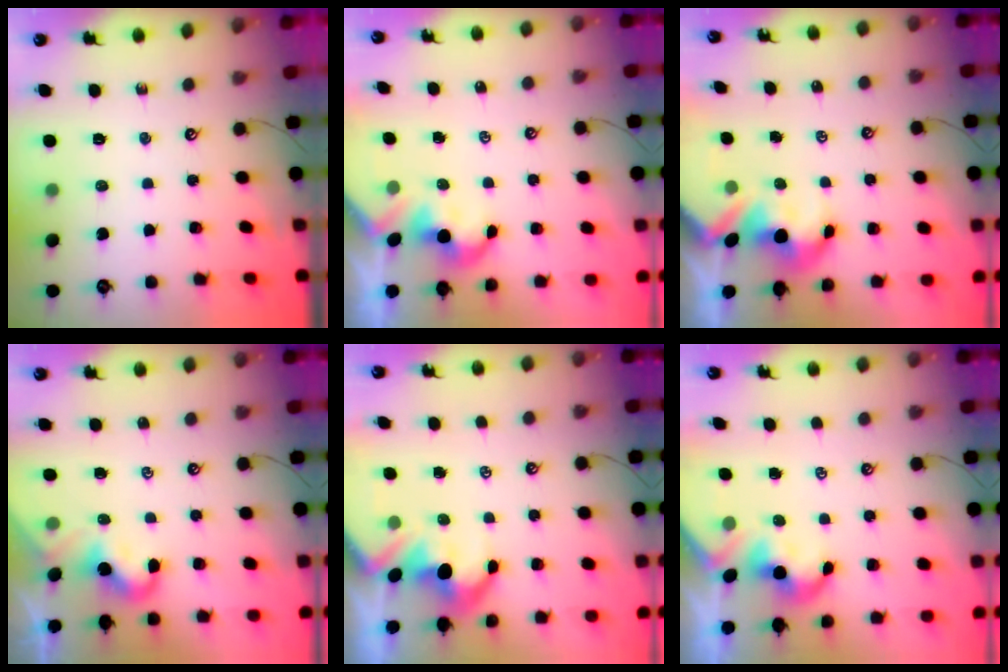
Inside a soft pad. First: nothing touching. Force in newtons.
{"total": 1.3, "press": 1.3, "slide": 0.2}
{"total": 6.0, "press": 6.0, "slide": 0.7}
{"total": 0.5, "press": 0.4, "slide": 0.3}
{"total": 3.1, "press": 2.9, "slide": 1.0}
{"total": 1.1, "press": 1.0, "slide": 0.5}